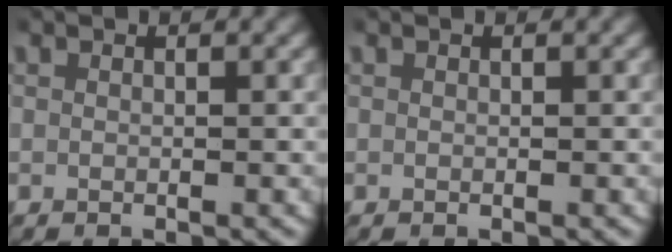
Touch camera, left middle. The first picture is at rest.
{"total": 0.0}